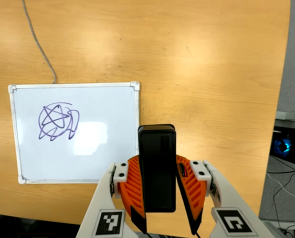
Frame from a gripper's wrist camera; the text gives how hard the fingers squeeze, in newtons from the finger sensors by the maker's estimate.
{"total": 8.3, "left": 6.9, "right": 9.8}